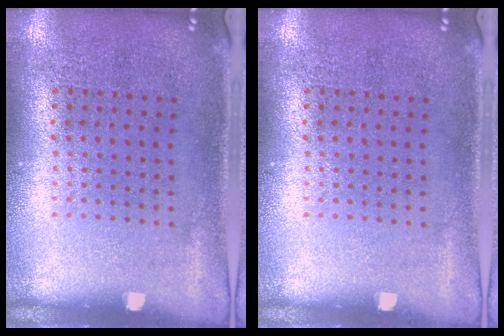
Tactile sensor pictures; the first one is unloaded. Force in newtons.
{"total": 0.0}